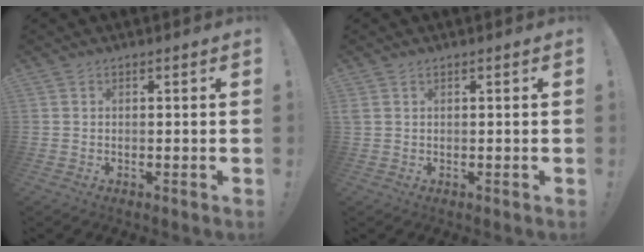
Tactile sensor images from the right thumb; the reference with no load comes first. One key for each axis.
{"total": 0.8, "fx": 0.4, "fy": 0.1, "fz": 0.7, "tx": -0.020, "ty": 0.003, "tz": 0.007}